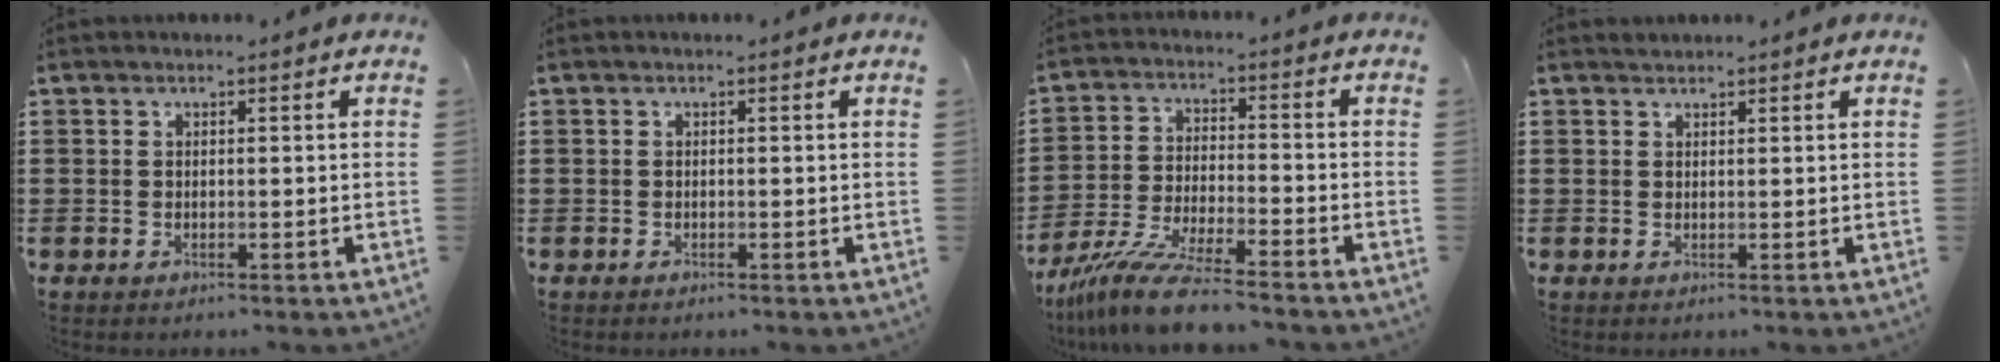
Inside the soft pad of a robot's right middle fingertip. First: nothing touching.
{"total": 0.0}
{"total": 9.5, "force": [-8.2, 0.1, 4.7], "torque": [-0.096, -0.002, -0.159]}
{"total": 0.7, "force": [0.7, 0.1, -0.2], "torque": [0.001, -0.001, 0.014]}